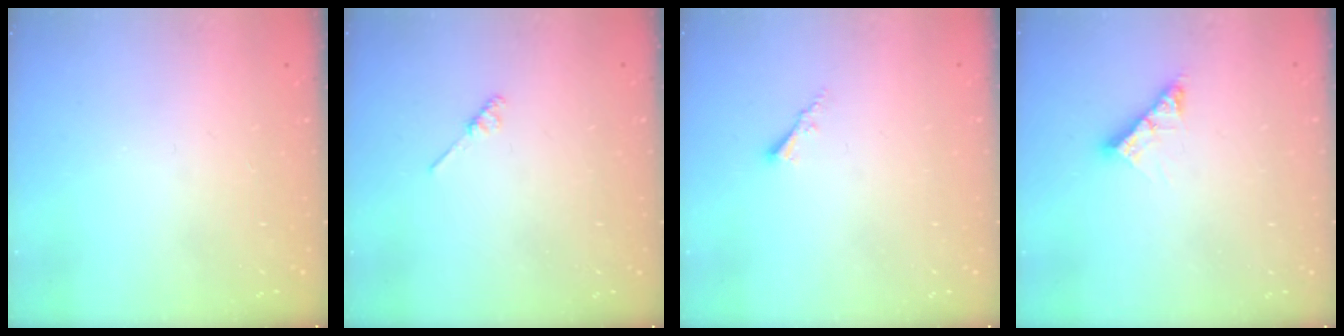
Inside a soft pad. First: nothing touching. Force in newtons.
{"total": 2.1, "press": 2.1, "slide": 0.4}
{"total": 2.1, "press": 2.1, "slide": 0.3}
{"total": 7.5, "press": 7.4, "slide": 0.7}